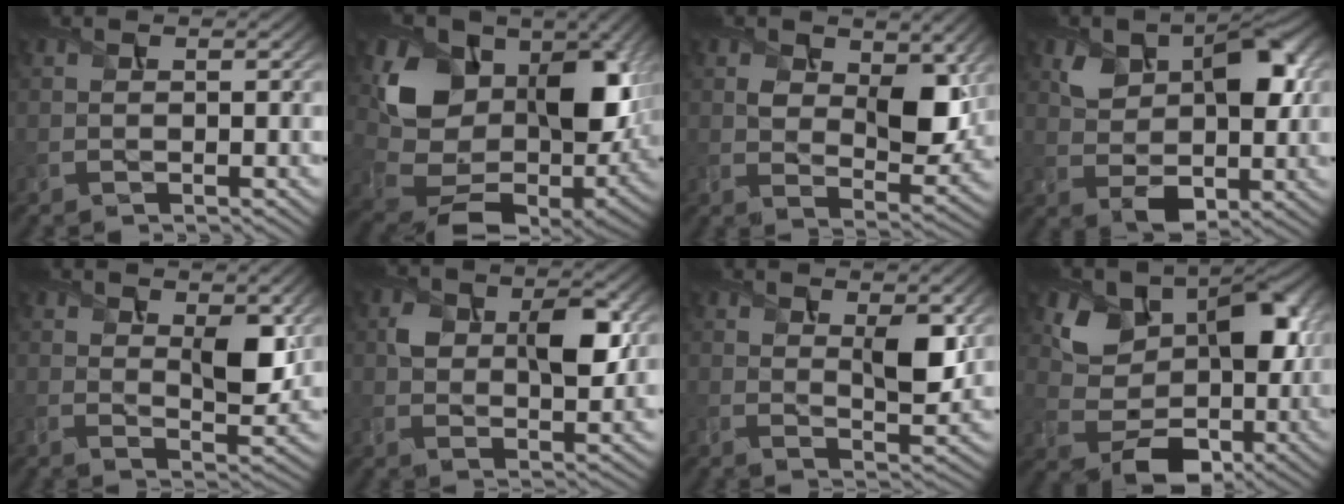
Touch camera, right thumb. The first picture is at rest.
{"total": 16.6, "force": [3.1, 12.0, 11.0], "torque": [-0.211, -0.020, 0.073]}
{"total": 7.9, "force": [2.4, 4.9, 5.8], "torque": [-0.106, -0.017, 0.046]}
{"total": 9.3, "force": [2.1, 6.0, 6.8], "torque": [-0.115, -0.008, 0.041]}
{"total": 6.2, "force": [2.5, 2.9, 4.9], "torque": [-0.081, -0.010, 0.047]}
{"total": 7.3, "force": [1.8, 4.6, 5.4], "torque": [-0.095, -0.005, 0.032]}
{"total": 5.6, "force": [2.3, 2.2, 4.7], "torque": [-0.077, -0.008, 0.042]}
{"total": 10.4, "force": [2.1, 7.7, 6.7], "torque": [-0.108, -0.016, 0.039]}